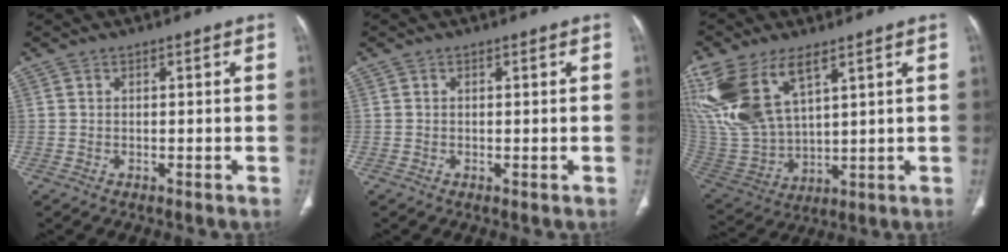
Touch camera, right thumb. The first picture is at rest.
{"total": 0.0}
{"total": 20.2, "force": [10.1, 9.9, 14.4], "torque": [-0.322, -0.029, 0.218]}